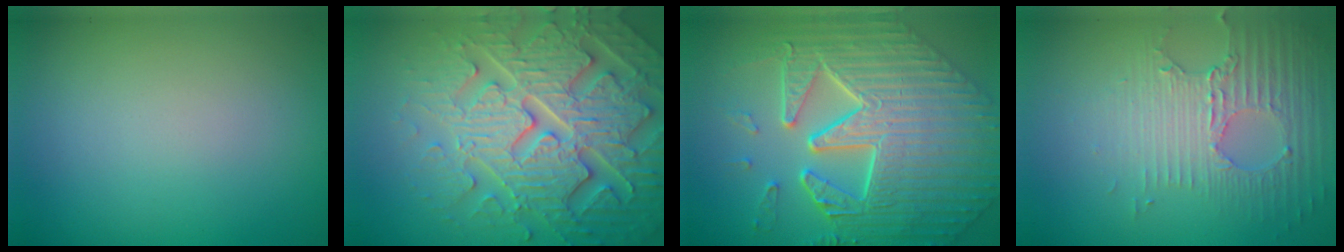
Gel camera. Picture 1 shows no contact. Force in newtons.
{"total": 8.1, "press": 7.9, "slide": 1.9}
{"total": 10.4, "press": 7.4, "slide": 7.3}
{"total": 3.5, "press": 3.2, "slide": 1.5}